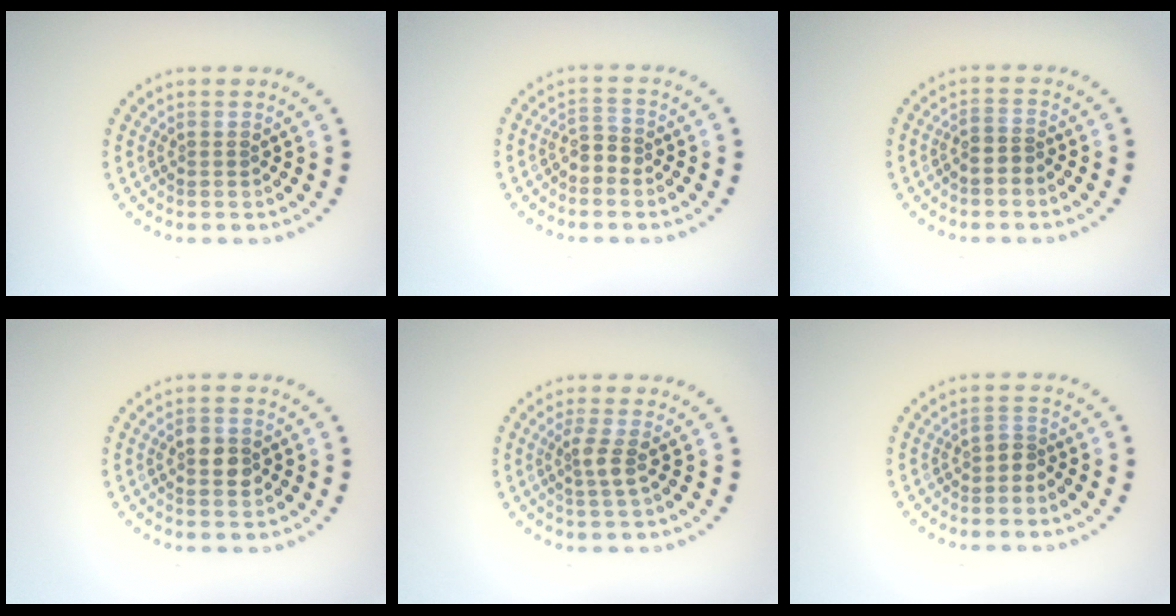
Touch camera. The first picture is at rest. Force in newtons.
{"total": 1.5, "press": 1.3, "slide": 0.8}
{"total": 1.2, "press": 0.9, "slide": 0.8}
{"total": 2.6, "press": 2.6, "slide": 0.1}
{"total": 1.9, "press": 1.5, "slide": 1.3}
{"total": 1.4, "press": 1.1, "slide": 0.8}